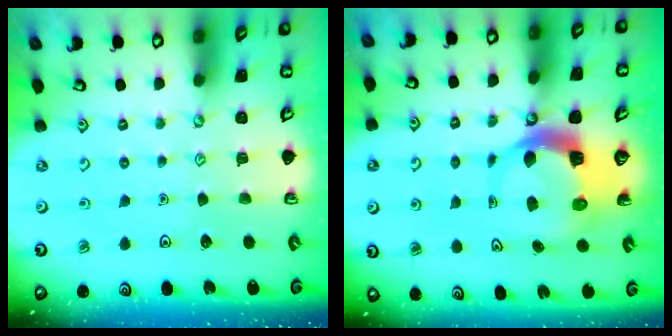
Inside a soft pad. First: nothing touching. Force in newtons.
{"total": 7.2, "press": 7.2, "slide": 1.0}